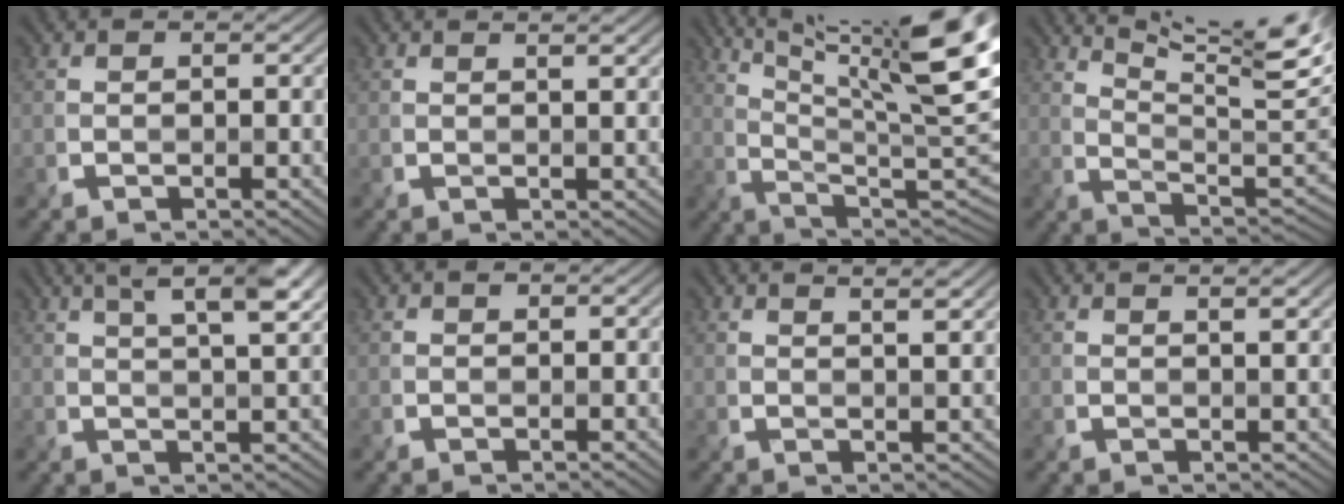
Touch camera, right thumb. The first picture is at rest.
{"total": 1.9, "force": [1.3, 0.4, 1.3], "torque": [-0.019, -0.004, 0.013]}
{"total": 17.9, "force": [9.4, 3.8, 14.8], "torque": [-0.222, -0.005, 0.158]}
{"total": 15.5, "force": [8.9, 3.4, 12.2], "torque": [-0.186, 0.004, 0.139]}
{"total": 7.9, "force": [4.4, 1.7, 6.3], "torque": [-0.093, 0.014, 0.065]}
{"total": 0.6, "force": [0.3, 0.4, 0.3], "torque": [0.000, -0.004, 0.004]}
{"total": 4.6, "force": [3.1, 0.9, 3.3], "torque": [-0.039, 0.009, 0.037]}
{"total": 2.9, "force": [1.9, 0.6, 2.1], "torque": [-0.024, 0.001, 0.020]}